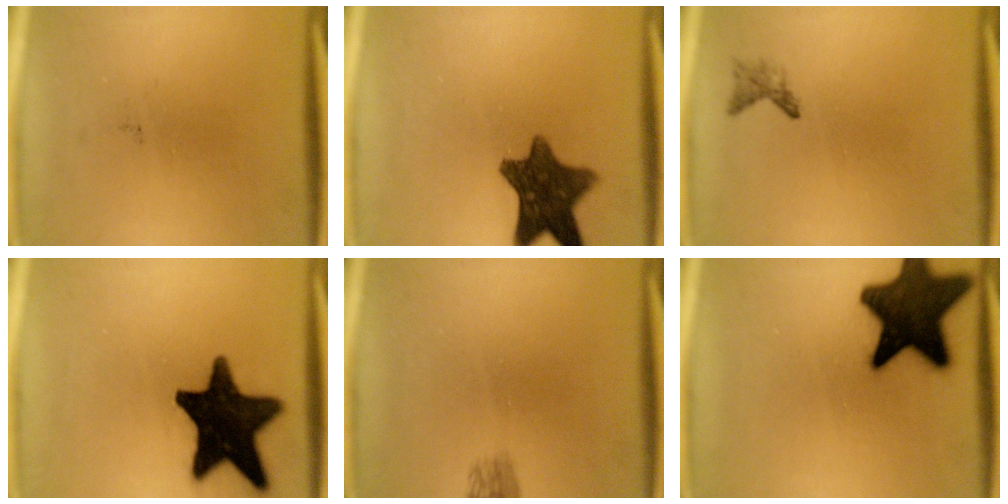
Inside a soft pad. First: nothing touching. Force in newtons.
{"total": 11.0}
{"total": 1.1}
{"total": 18.5}
{"total": 1.6}
{"total": 17.2}